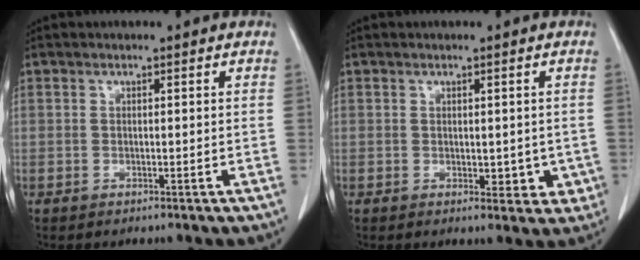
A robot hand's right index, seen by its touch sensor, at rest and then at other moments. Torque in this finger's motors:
{"motor_torque": [0.10, 0.23, 0.10, 0.05]}